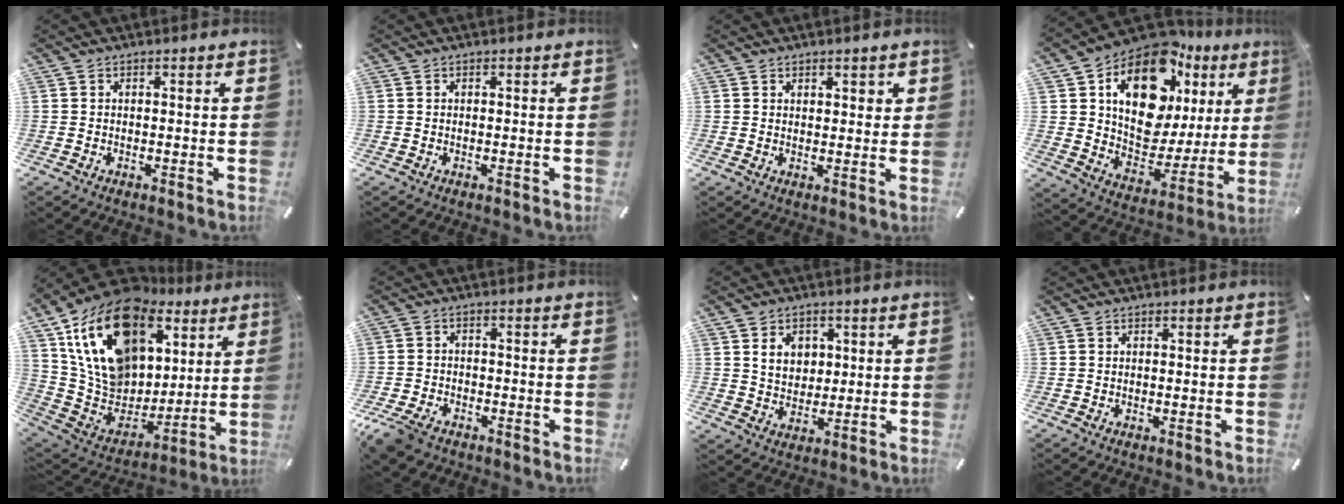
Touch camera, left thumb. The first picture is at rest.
{"total": 0.0}
{"total": 1.9, "force": [1.4, 1.3, 0.3], "torque": [0.010, -0.004, 0.022]}
{"total": 17.7, "force": [9.2, 11.1, 10.4], "torque": [-0.171, -0.060, 0.162]}
{"total": 21.7, "force": [11.0, 15.2, 10.9], "torque": [-0.214, -0.071, 0.198]}
{"total": 5.6, "force": [-4.1, 3.2, 2.2], "torque": [-0.064, 0.010, -0.082]}
{"total": 6.4, "force": [1.9, 5.6, 2.5], "torque": [-0.035, 0.000, 0.028]}
{"total": 0.0}